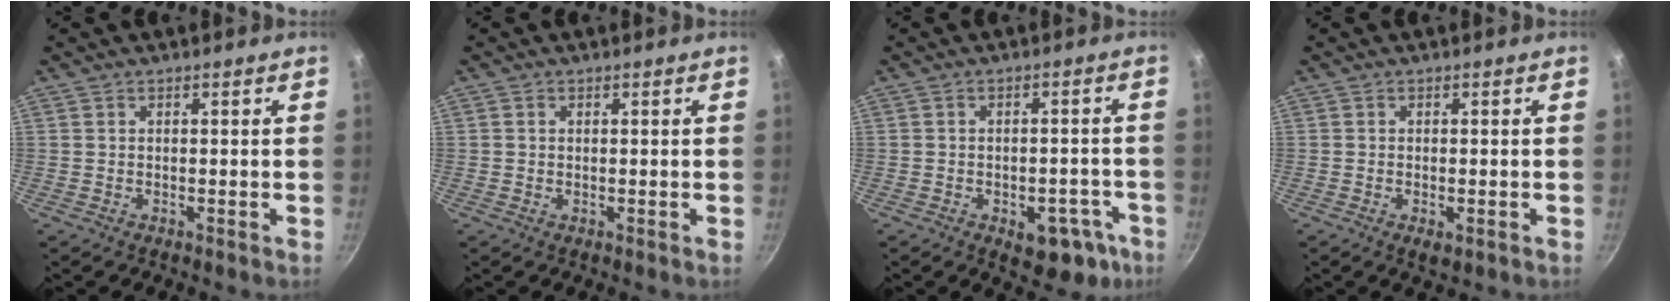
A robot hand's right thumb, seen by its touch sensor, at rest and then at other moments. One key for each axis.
{"total": 0.6, "fx": 0.2, "fy": 0.5, "fz": 0.2, "tx": -0.003, "ty": 0.002, "tz": 0.002}
{"total": 10.0, "fx": -4.7, "fy": 6.0, "fz": 6.6, "tx": -0.034, "ty": 0.028, "tz": -0.046}
{"total": 2.2, "fx": -0.8, "fy": 1.0, "fz": 1.8, "tx": -0.031, "ty": -0.006, "tz": -0.011}